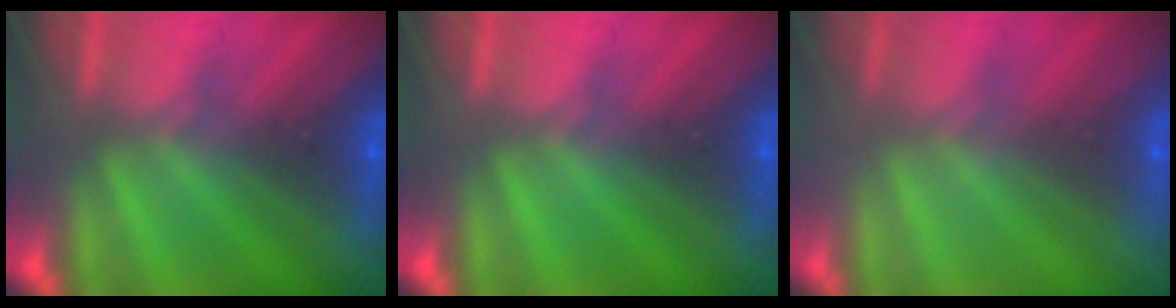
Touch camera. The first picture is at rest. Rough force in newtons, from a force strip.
{"total": 0.0}
{"total": 4.5}